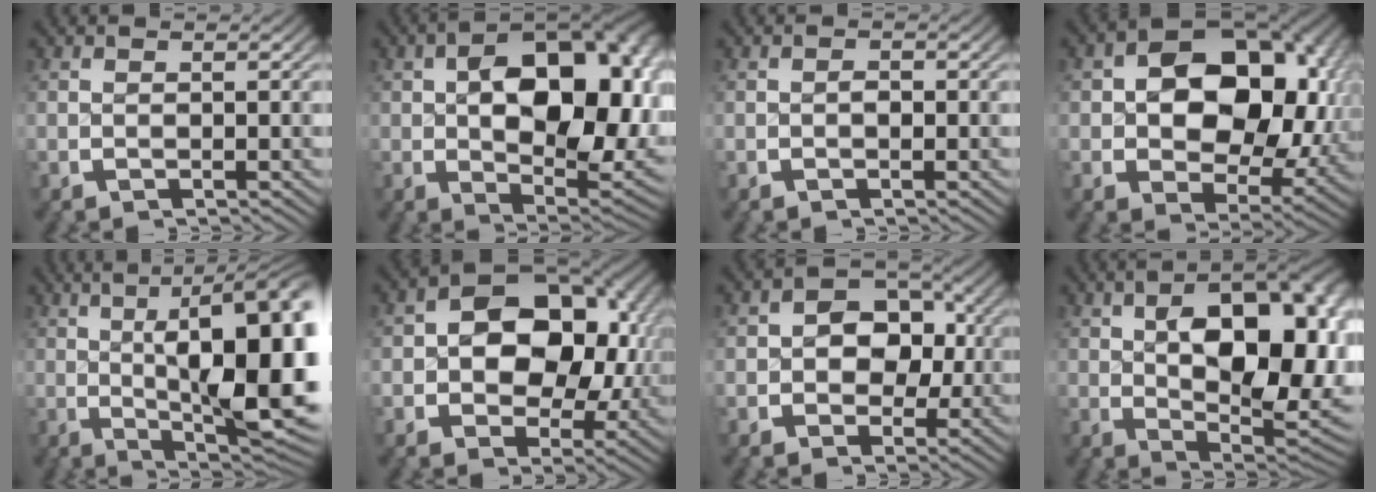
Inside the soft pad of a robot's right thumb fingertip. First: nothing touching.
{"total": 16.0, "force": [0.8, 9.6, 12.7], "torque": [-0.190, -0.041, 0.030]}
{"total": 0.7, "force": [-0.3, 0.4, 0.5], "torque": [-0.013, -0.003, -0.005]}
{"total": 13.7, "force": [0.9, 9.2, 10.1], "torque": [-0.163, -0.020, 0.020]}
{"total": 17.4, "force": [0.8, 8.4, 15.2], "torque": [-0.198, -0.021, 0.023]}
{"total": 11.3, "force": [0.6, 7.8, 8.1], "torque": [-0.132, -0.013, 0.011]}
{"total": 6.3, "force": [-0.3, 4.9, 3.9], "torque": [-0.073, -0.014, -0.003]}
{"total": 14.6, "force": [0.6, 7.9, 12.2], "torque": [-0.194, -0.040, 0.034]}